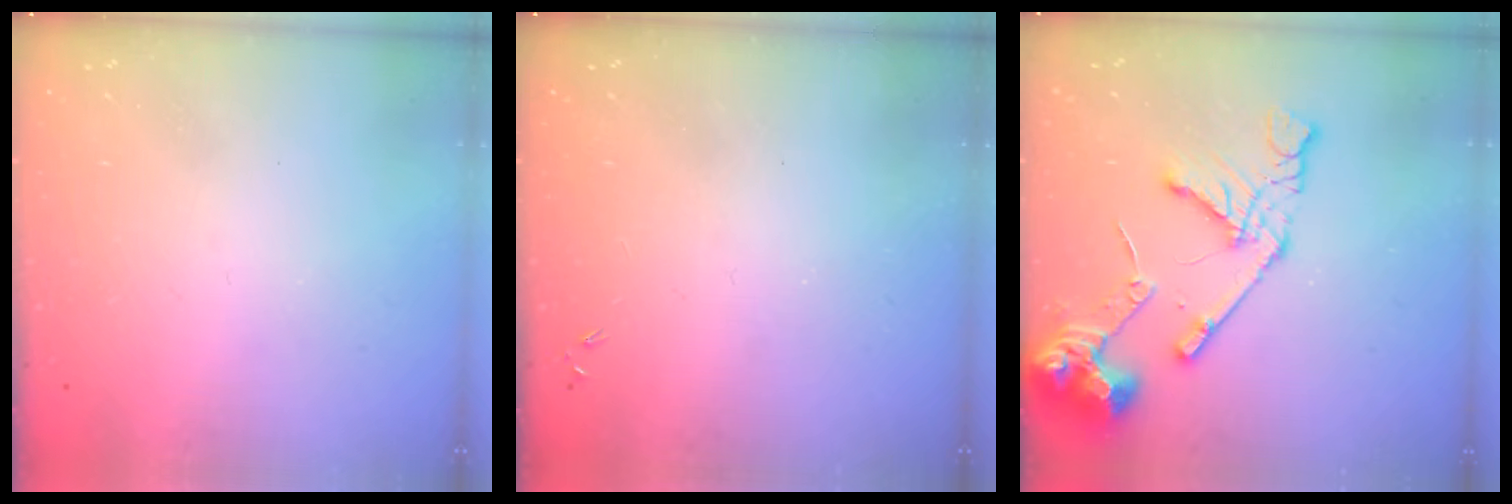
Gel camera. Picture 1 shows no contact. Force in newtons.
{"total": 0.0}
{"total": 14.8, "press": 14.7, "slide": 1.9}